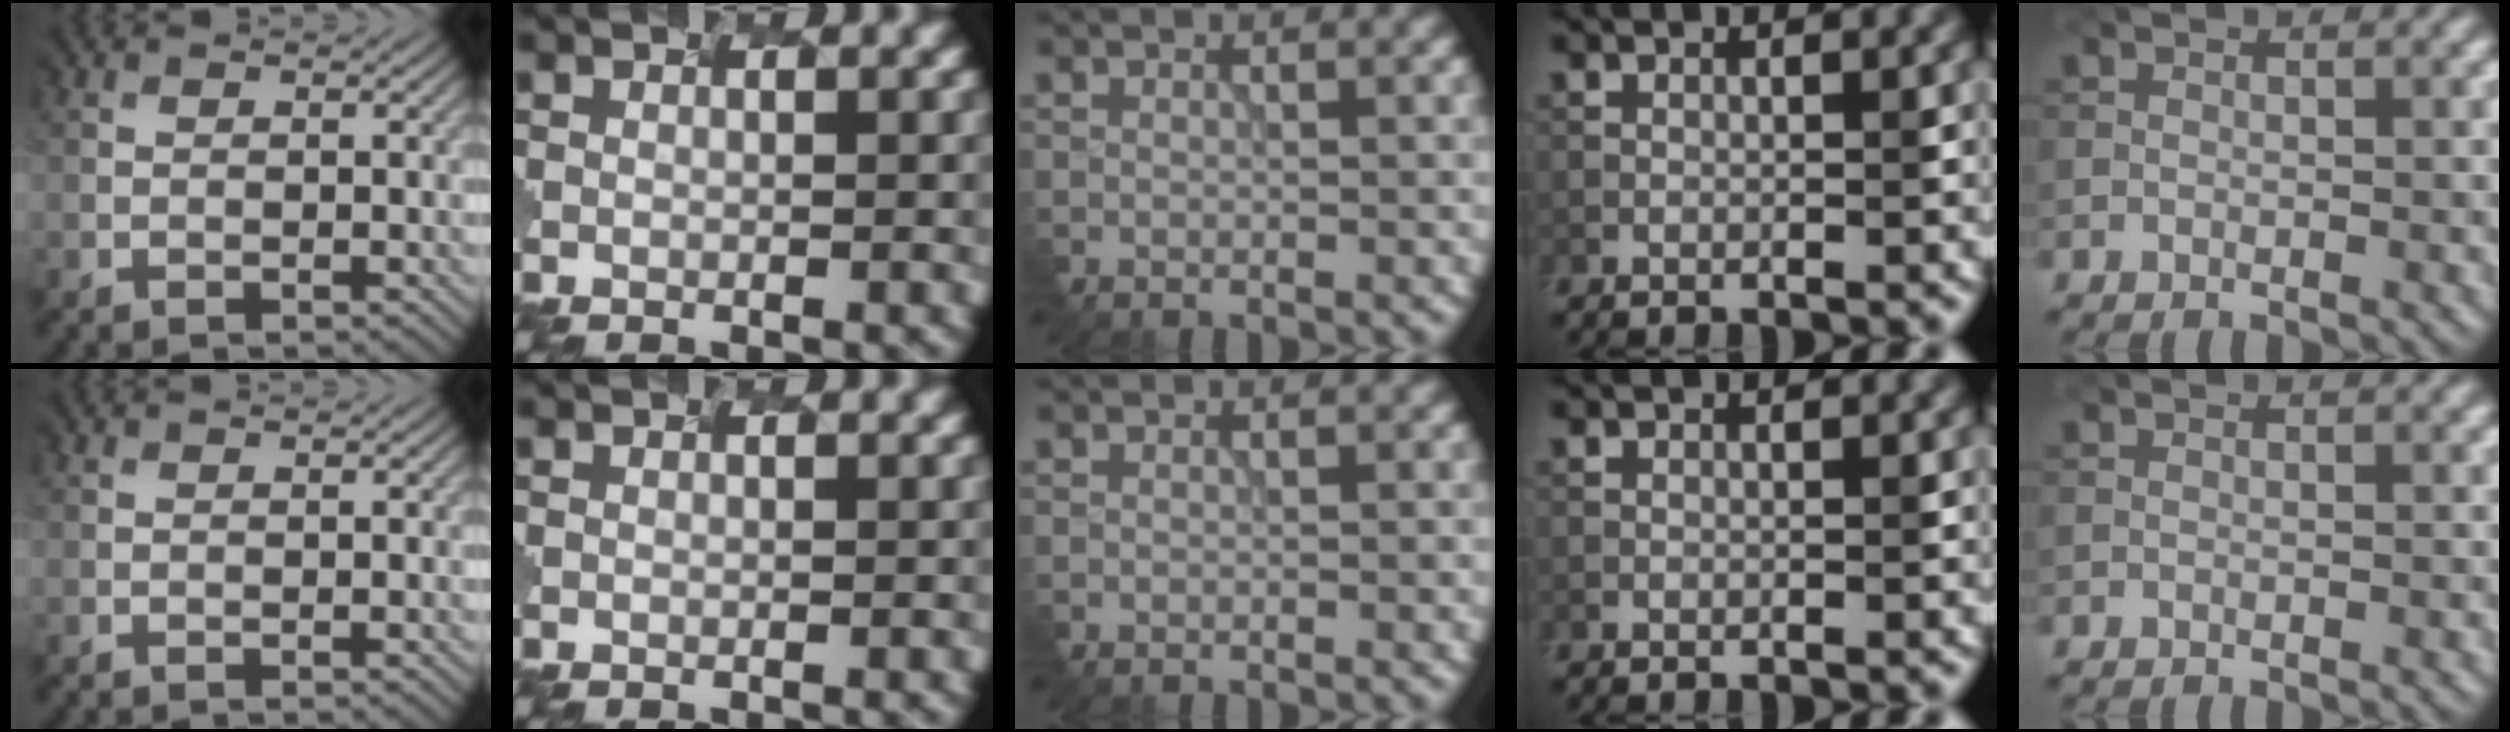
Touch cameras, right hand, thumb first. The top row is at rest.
{}